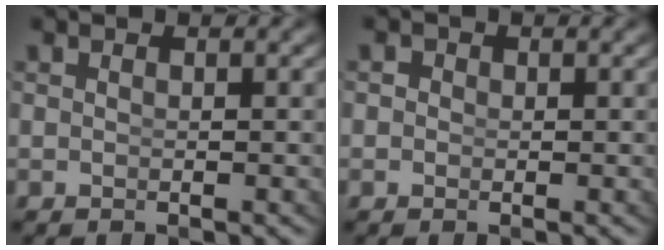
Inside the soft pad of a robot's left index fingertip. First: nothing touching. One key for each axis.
{"total": 0.7, "fx": -0.2, "fy": 0.7, "fz": 0.2, "tx": 0.002, "ty": -0.009, "tz": -0.003}